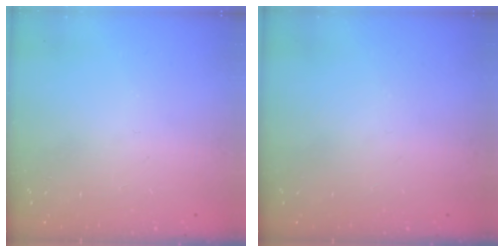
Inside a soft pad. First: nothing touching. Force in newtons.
{"total": 0.0}